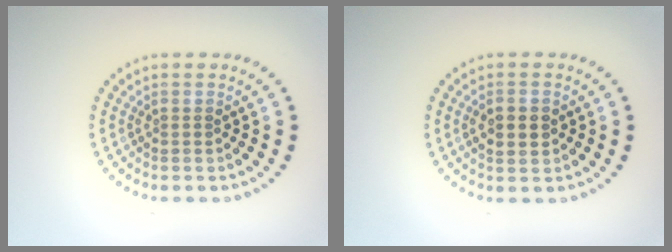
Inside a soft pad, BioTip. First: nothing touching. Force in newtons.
{"total": 2.4, "press": 2.4, "slide": 0.1}